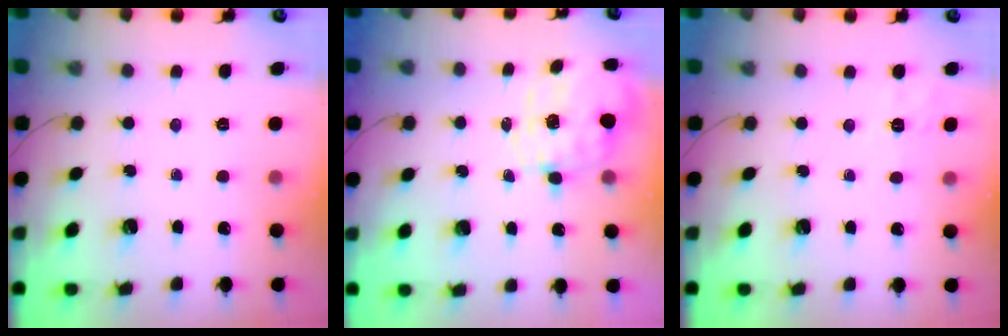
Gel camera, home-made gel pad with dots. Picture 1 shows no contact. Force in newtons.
{"total": 2.3, "press": 2.1, "slide": 1.1}
{"total": 1.9, "press": 0.2, "slide": 1.9}